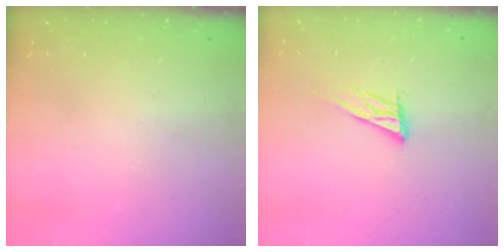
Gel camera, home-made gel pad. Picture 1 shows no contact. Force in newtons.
{"total": 11.0, "press": 10.7, "slide": 2.6}